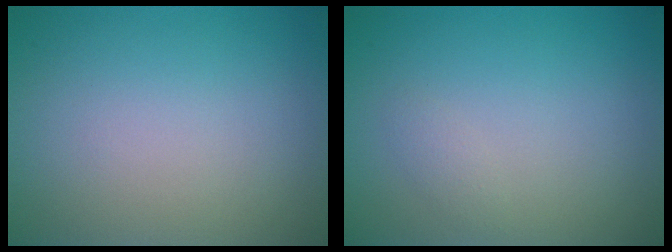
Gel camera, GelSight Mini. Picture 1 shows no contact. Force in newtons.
{"total": 0.7, "press": 0.7, "slide": 0.0}